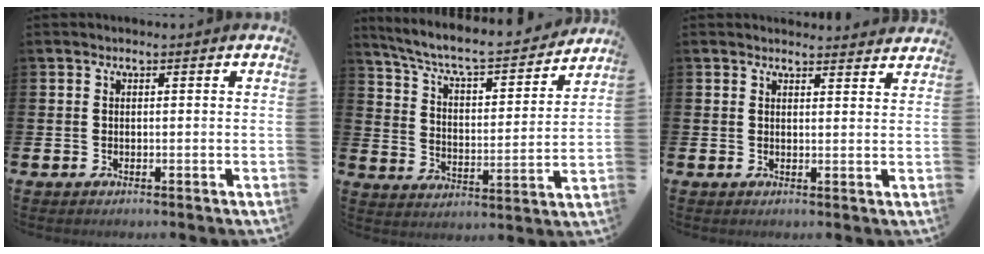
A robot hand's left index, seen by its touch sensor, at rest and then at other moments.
{"total": 7.4, "force": [6.6, 1.3, 2.9], "torque": [-0.085, -0.051, 0.108]}
{"total": 2.3, "force": [2.3, 0.2, -0.2], "torque": [0.010, -0.019, 0.039]}